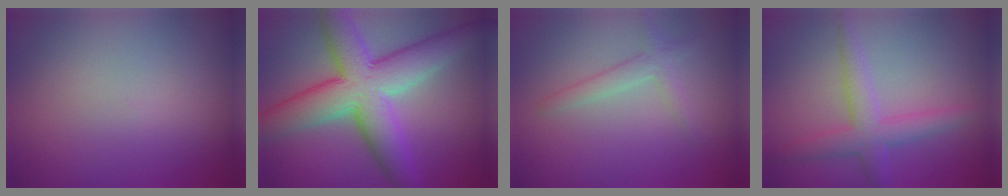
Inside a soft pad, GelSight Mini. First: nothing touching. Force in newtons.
{"total": 9.9, "press": 9.9, "slide": 0.5}
{"total": 1.9, "press": 1.9, "slide": 0.1}
{"total": 3.5, "press": 3.5, "slide": 0.1}